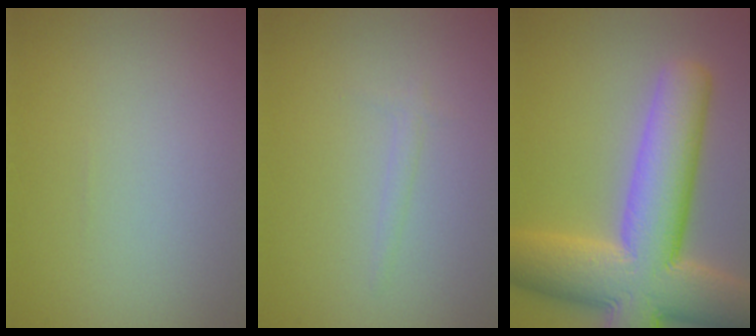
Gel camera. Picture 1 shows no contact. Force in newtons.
{"total": 1.0, "press": 1.0, "slide": 0.1}
{"total": 12.5, "press": 12.5, "slide": 0.6}